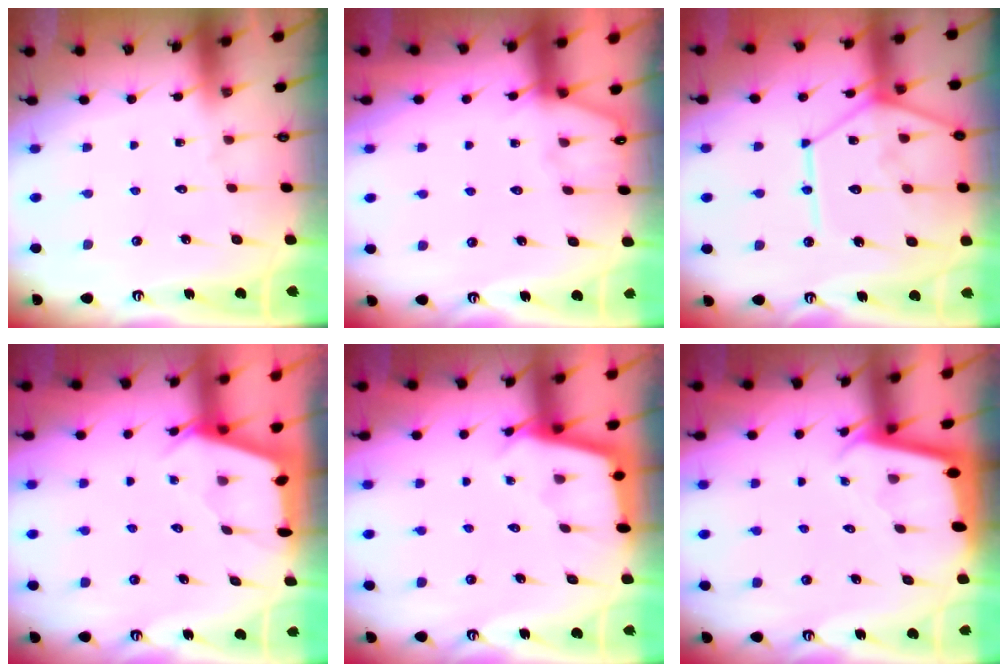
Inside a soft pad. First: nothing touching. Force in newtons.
{"total": 4.7, "press": 4.7, "slide": 0.6}
{"total": 15.1, "press": 15.0, "slide": 1.8}
{"total": 2.5, "press": 2.5, "slide": 0.3}
{"total": 2.8, "press": 2.8, "slide": 0.3}
{"total": 1.8, "press": 1.8, "slide": 0.0}